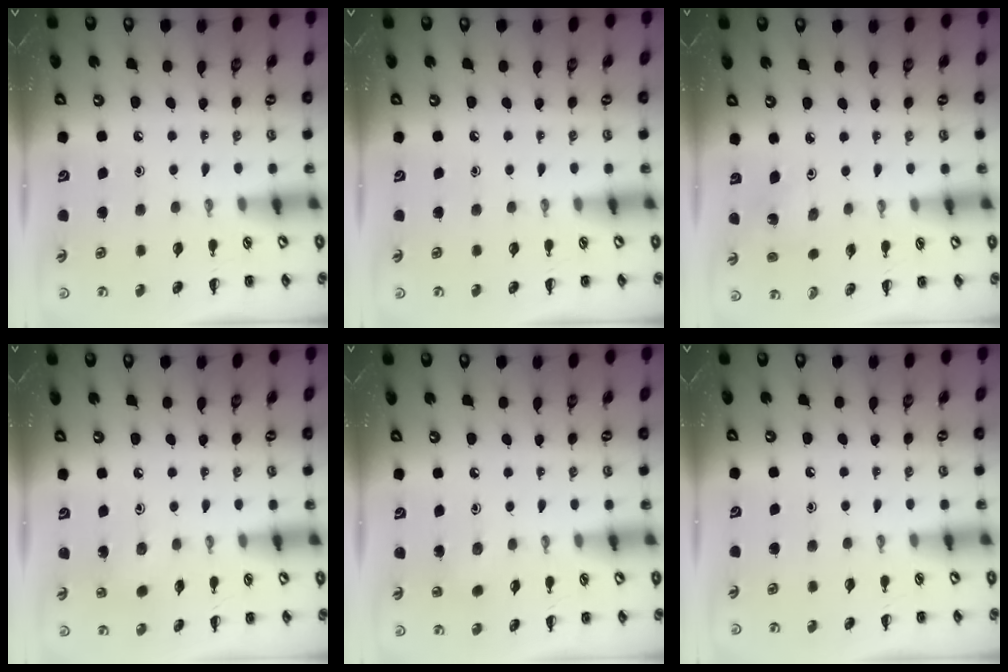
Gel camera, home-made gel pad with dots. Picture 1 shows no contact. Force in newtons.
{"total": 0.0}
{"total": 3.4, "press": 3.3, "slide": 0.9}
{"total": 2.1, "press": 2.1, "slide": 0.5}
{"total": 2.5, "press": 2.4, "slide": 0.8}
{"total": 0.0}